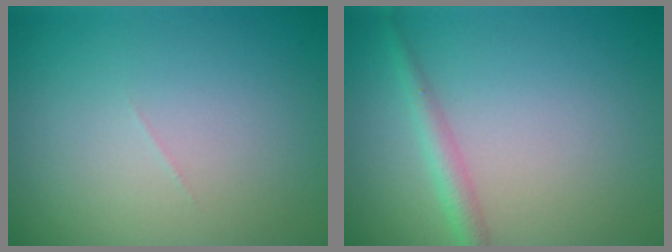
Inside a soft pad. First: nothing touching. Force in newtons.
{"total": 1.9, "press": 1.9, "slide": 0.0}